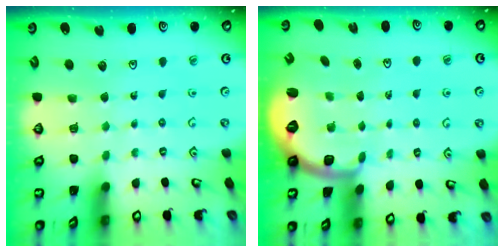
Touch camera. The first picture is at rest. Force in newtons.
{"total": 1.9, "press": 1.8, "slide": 0.5}